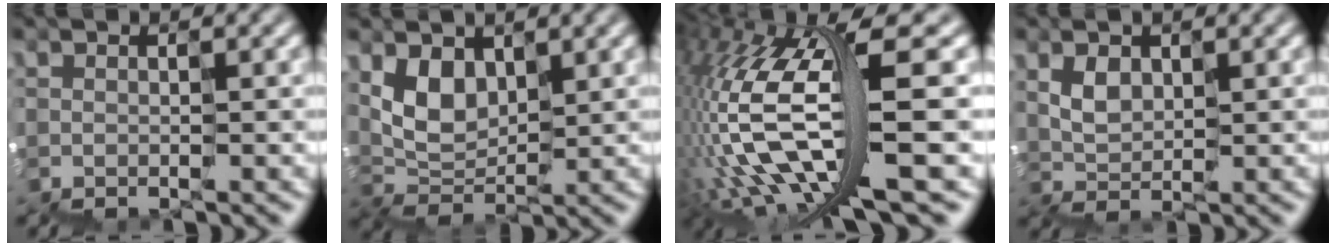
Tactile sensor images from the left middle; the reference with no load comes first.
{"total": 3.0, "force": [2.0, 2.0, 0.9], "torque": [-0.025, 0.000, 0.040]}
{"total": 11.7, "force": [-1.8, 3.5, 11.1], "torque": [-0.252, 0.009, -0.022]}
{"total": 1.7, "force": [1.1, 1.2, 0.3], "torque": [-0.014, 0.010, 0.022]}